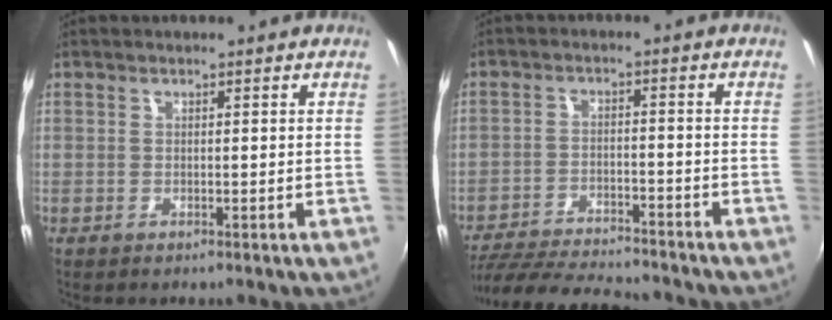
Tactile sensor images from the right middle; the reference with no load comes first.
{"total": 16.5, "force": [-14.7, 3.1, 6.8], "torque": [-0.150, -0.016, -0.230]}